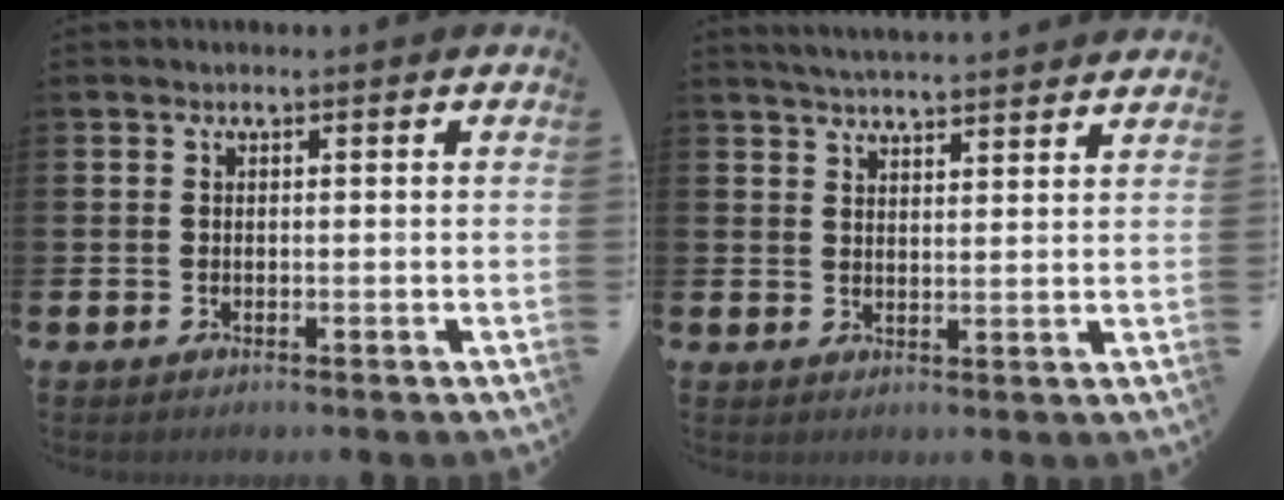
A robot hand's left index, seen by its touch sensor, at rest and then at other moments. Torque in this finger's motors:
{"motor_torque": [0.78, -1.18, 0.27, 0.04]}